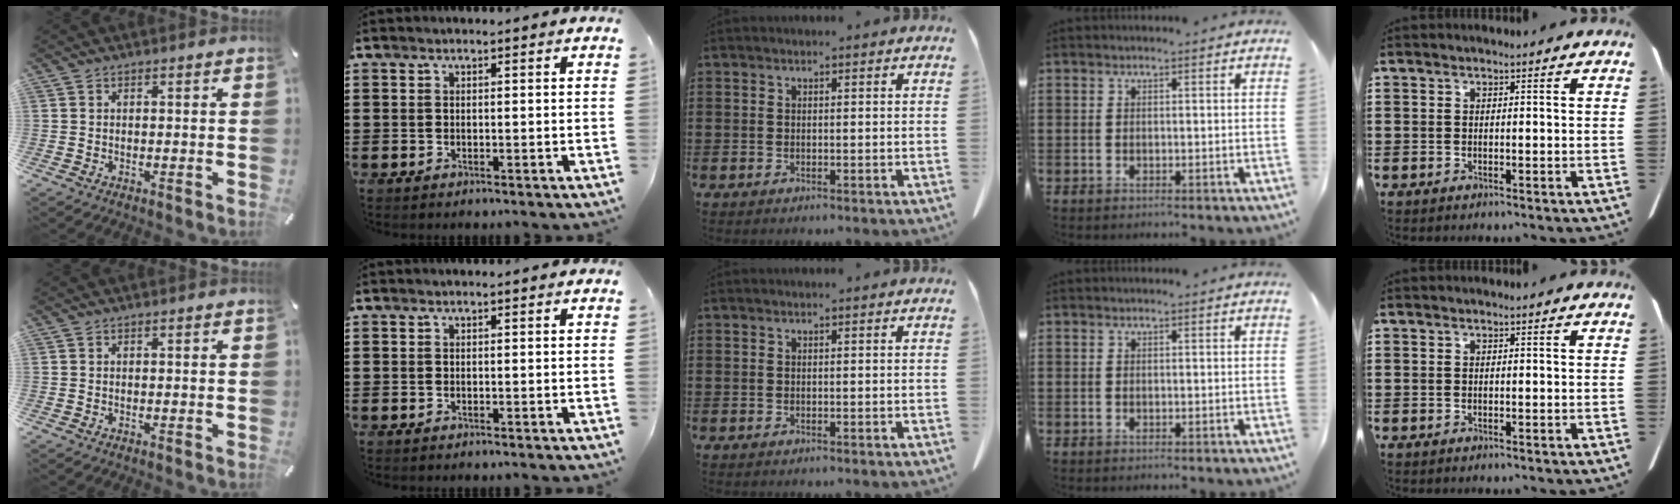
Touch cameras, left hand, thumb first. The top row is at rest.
{}